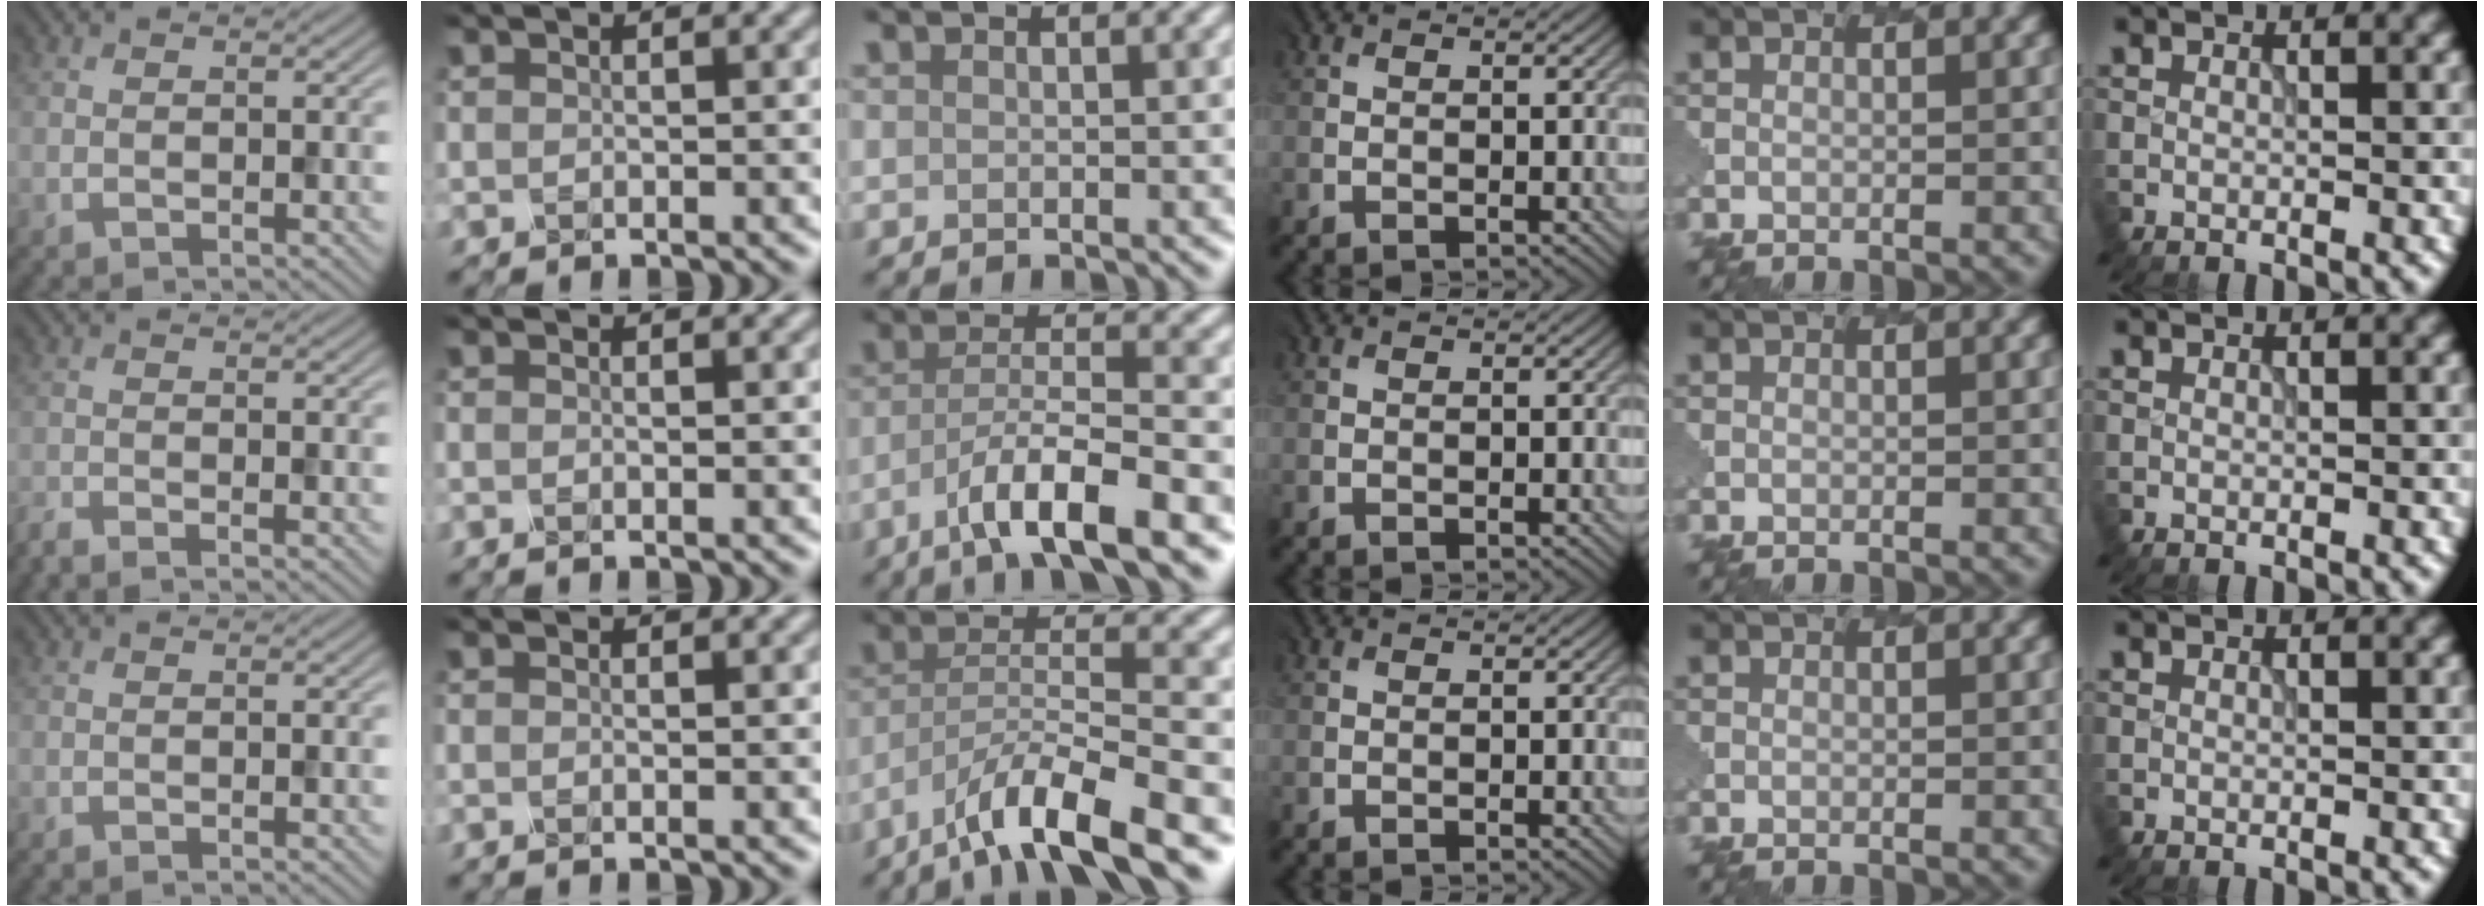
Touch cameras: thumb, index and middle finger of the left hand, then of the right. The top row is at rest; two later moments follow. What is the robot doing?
{"motion": "dispense", "object": "oil cruet"}